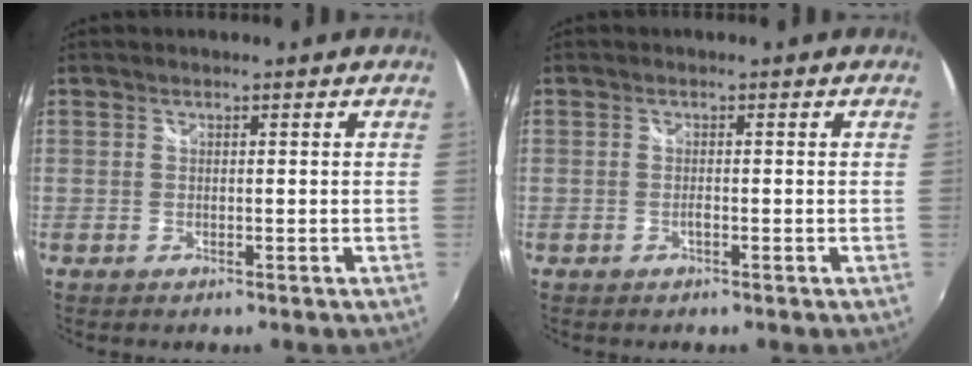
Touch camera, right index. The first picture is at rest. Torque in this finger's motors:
{"motor_torque": [0.17, 0.08, 0.17, 0.03]}